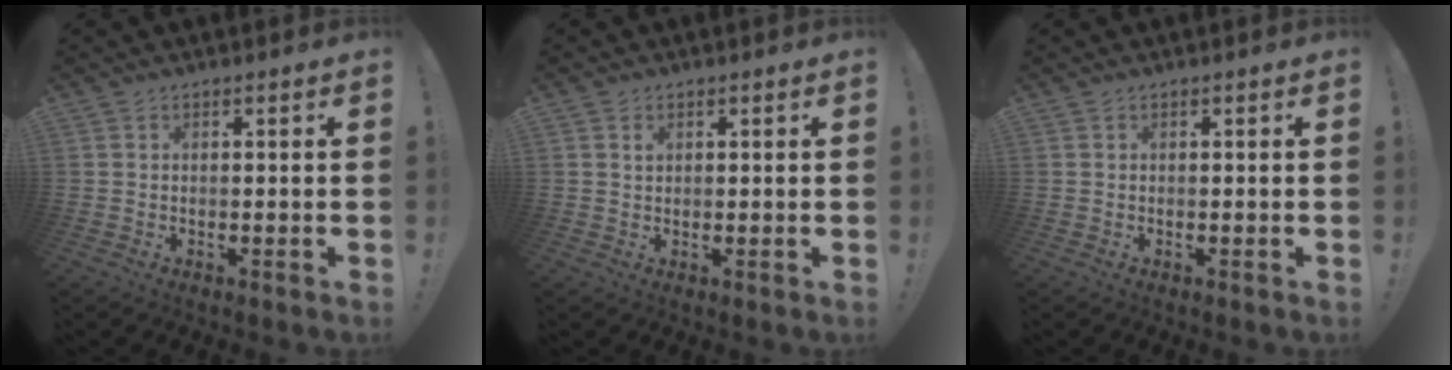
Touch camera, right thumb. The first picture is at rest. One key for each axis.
{"total": 1.3, "fx": 0.8, "fy": 0.9, "fz": 0.3, "tx": 0.006, "ty": -0.005, "tz": 0.013}
{"total": 0.0}